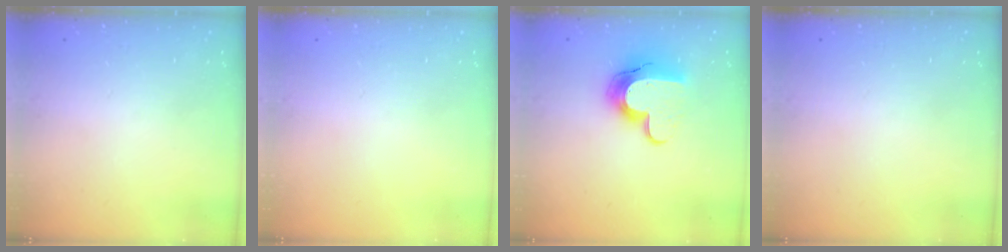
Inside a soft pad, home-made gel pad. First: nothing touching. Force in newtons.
{"total": 0.0}
{"total": 13.0, "press": 13.0, "slide": 1.0}
{"total": 0.0}